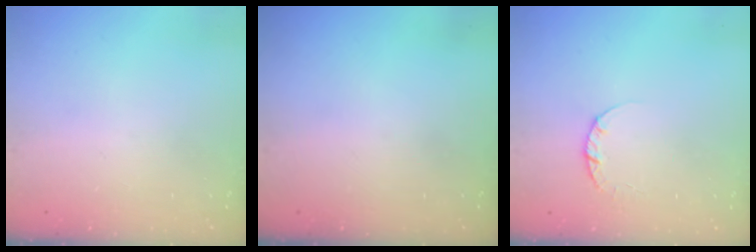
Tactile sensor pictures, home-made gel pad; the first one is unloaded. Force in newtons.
{"total": 0.0}
{"total": 2.4, "press": 2.4, "slide": 0.3}